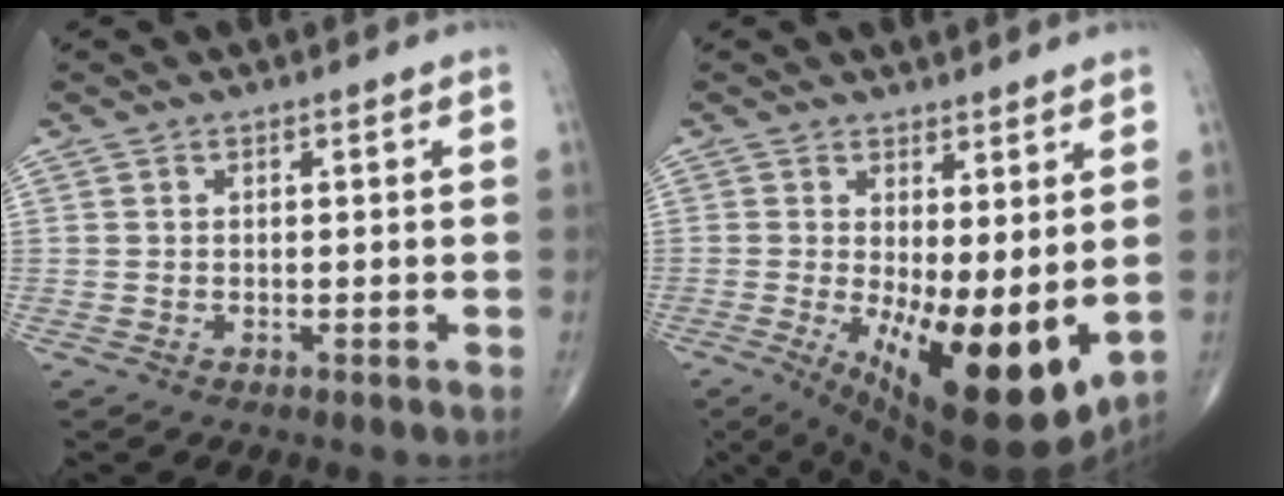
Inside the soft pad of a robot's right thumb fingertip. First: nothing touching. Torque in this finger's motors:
{"motor_torque": [2.09, 2.91, 1.03, -0.91, 0.52]}